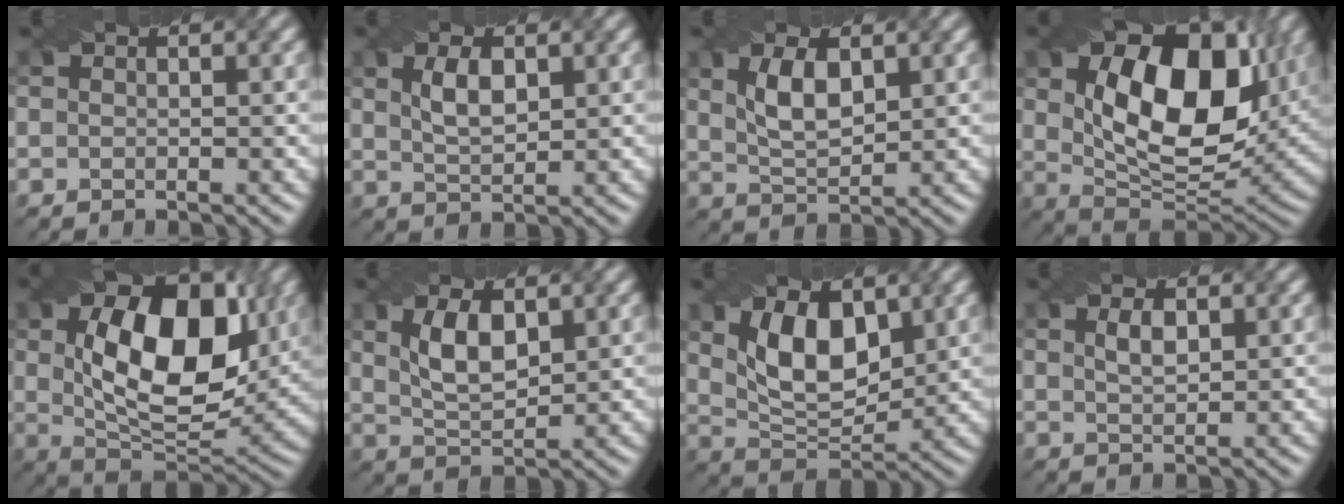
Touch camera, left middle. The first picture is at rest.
{"total": 2.8, "force": [0.7, 1.3, 2.4], "torque": [-0.054, 0.007, 0.019]}
{"total": 3.9, "force": [1.0, 1.8, 3.3], "torque": [-0.076, 0.004, 0.026]}
{"total": 13.7, "force": [3.4, 8.0, 10.6], "torque": [-0.185, -0.001, 0.066]}
{"total": 12.6, "force": [2.4, 7.1, 10.1], "torque": [-0.167, 0.002, 0.043]}
{"total": 4.3, "force": [1.1, 2.1, 3.6], "torque": [-0.082, 0.004, 0.026]}
{"total": 7.0, "force": [2.0, 3.8, 5.6], "torque": [-0.106, 0.003, 0.037]}
{"total": 1.7, "force": [0.4, 0.7, 1.4], "torque": [-0.032, 0.006, 0.014]}